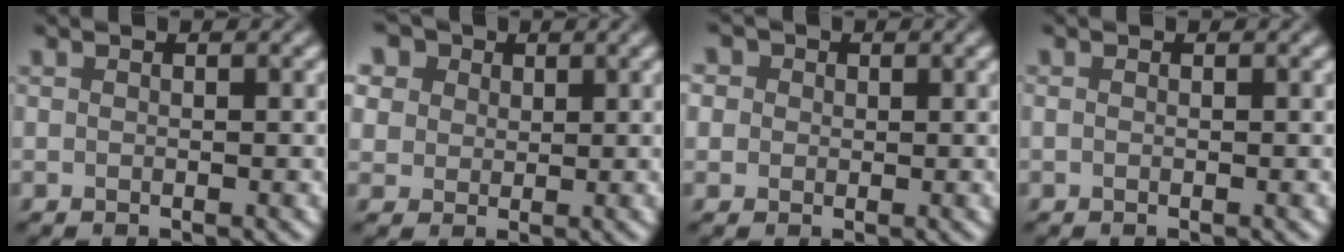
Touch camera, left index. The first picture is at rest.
{"total": 10.6, "force": [5.7, 7.6, 4.9], "torque": [-0.117, 0.032, 0.076]}
{"total": 4.8, "force": [2.3, 3.7, 2.1], "torque": [-0.042, 0.020, 0.013]}
{"total": 0.0}